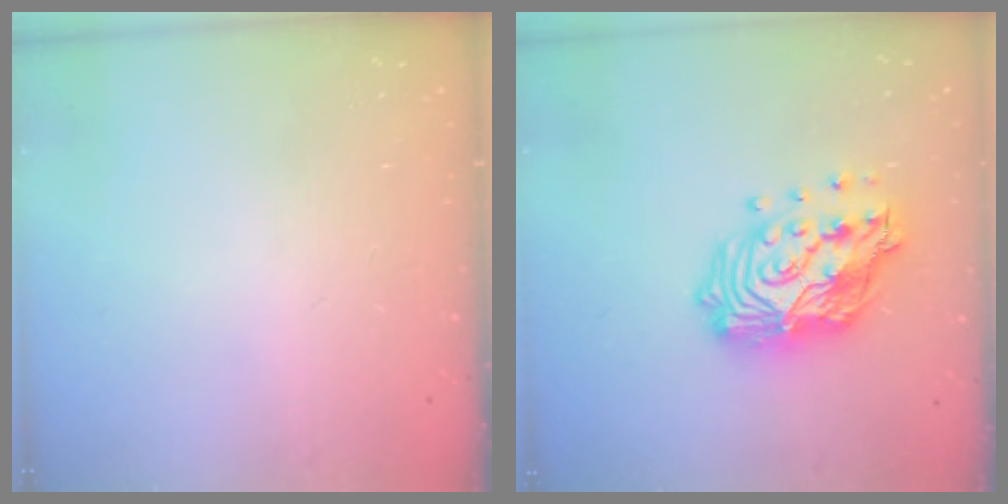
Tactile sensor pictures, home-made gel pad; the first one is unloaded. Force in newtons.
{"total": 18.6, "press": 18.5, "slide": 1.9}